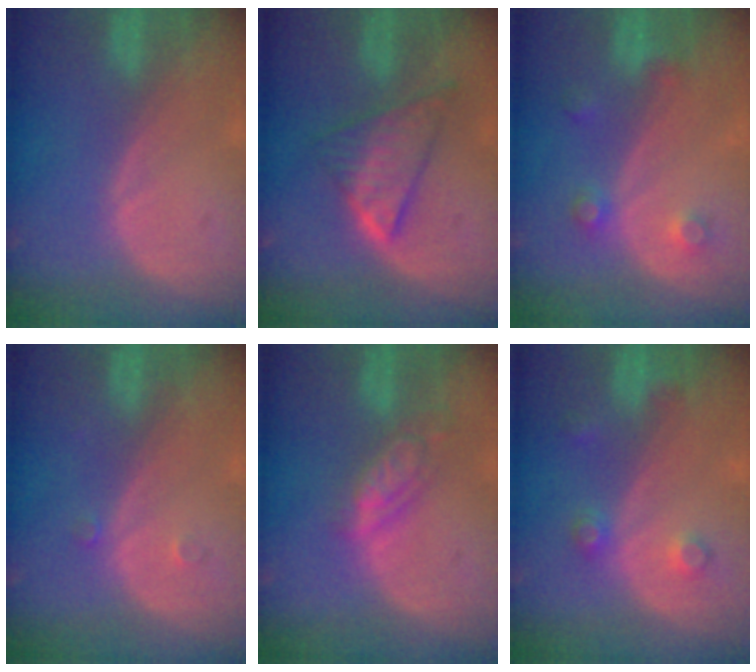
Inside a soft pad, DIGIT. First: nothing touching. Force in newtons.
{"total": 6.7, "press": 6.6, "slide": 0.3}
{"total": 3.6, "press": 3.4, "slide": 1.3}
{"total": 1.2, "press": 1.0, "slide": 0.7}
{"total": 5.7, "press": 5.0, "slide": 2.7}
{"total": 3.7, "press": 3.4, "slide": 1.6}